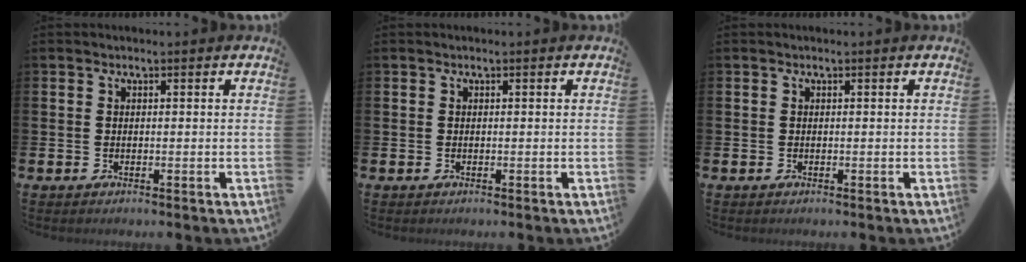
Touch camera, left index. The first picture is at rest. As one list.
[{"total": 0.0}, {"total": 0.0}]